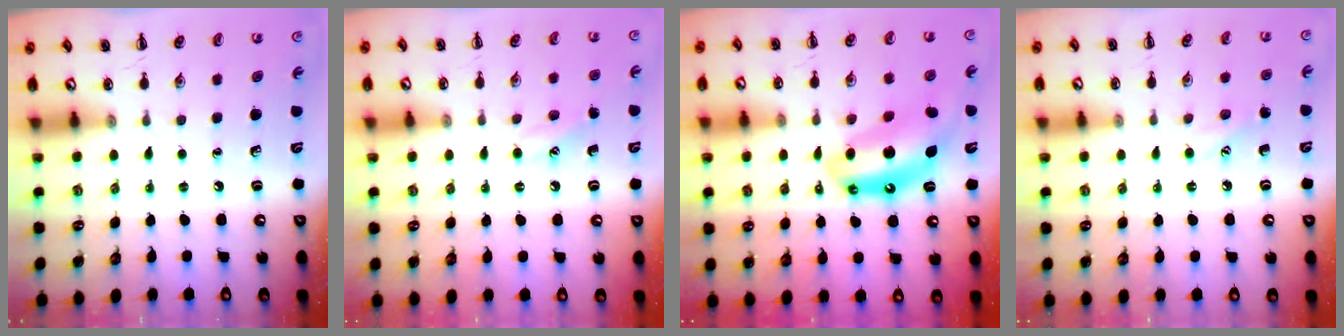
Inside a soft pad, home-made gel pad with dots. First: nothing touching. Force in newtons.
{"total": 7.5, "press": 7.3, "slide": 1.7}
{"total": 12.2, "press": 11.8, "slide": 3.3}
{"total": 6.9, "press": 6.7, "slide": 1.8}